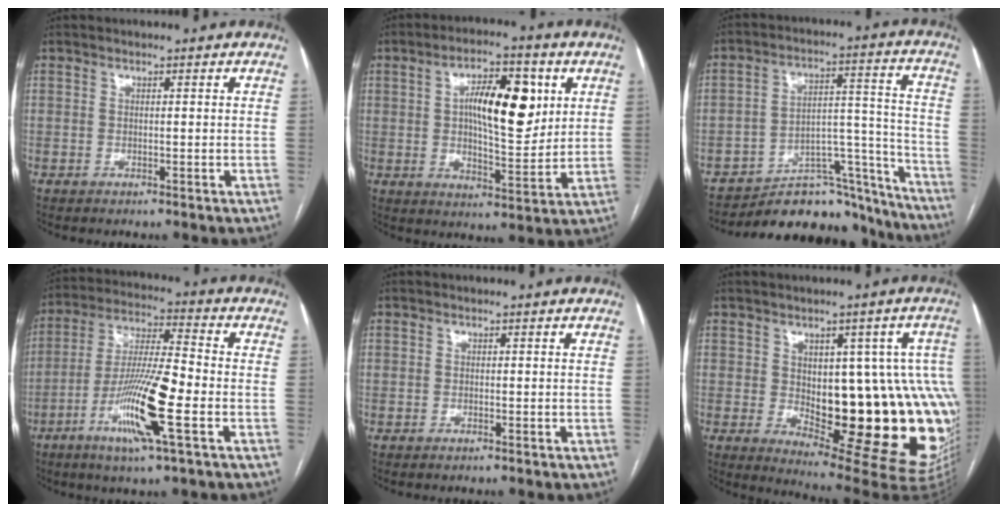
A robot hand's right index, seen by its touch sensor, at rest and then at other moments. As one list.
[{"total": 12.5, "force": [3.3, 4.3, 11.2], "torque": [-0.182, 0.013, 0.053]}, {"total": 18.9, "force": [-17.5, 6.1, 3.9], "torque": [-0.019, 0.063, -0.249]}, {"total": 13.9, "force": [-5.0, 0.6, 13.0], "torque": [-0.254, -0.013, -0.096]}, {"total": 0.0}, {"total": 21.7, "force": [-1.6, 7.8, 20.1], "torque": [-0.171, 0.017, 0.008]}]